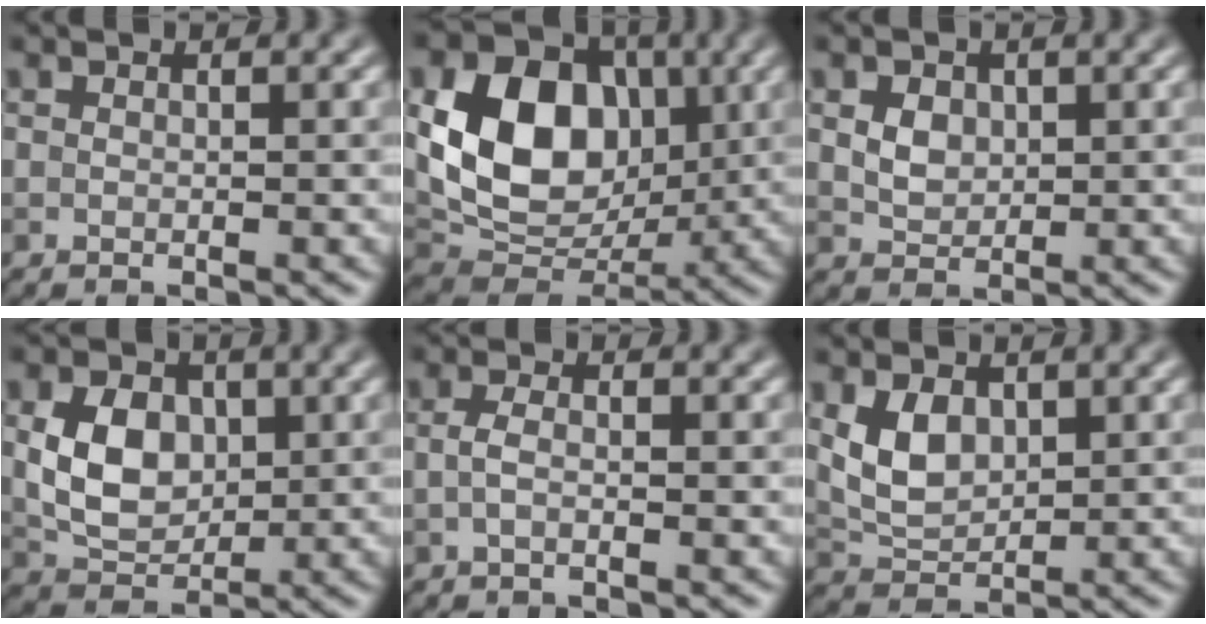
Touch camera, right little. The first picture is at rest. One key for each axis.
{"total": 10.7, "fx": 1.5, "fy": 8.1, "fz": 6.8, "tx": -0.136, "ty": -0.006, "tz": 0.029}
{"total": 2.2, "fx": 0.5, "fy": 1.7, "fz": 1.2, "tx": -0.026, "ty": -0.003, "tz": 0.010}
{"total": 5.4, "fx": 0.6, "fy": 4.0, "fz": 3.6, "tx": -0.076, "ty": -0.003, "tz": 0.013}
{"total": 1.4, "fx": -0.6, "fy": 0.4, "fz": 1.2, "tx": -0.028, "ty": -0.001, "tz": -0.015}
{"total": 3.5, "fx": 1.1, "fy": 2.4, "fz": 2.3, "tx": -0.052, "ty": -0.004, "tz": 0.025}